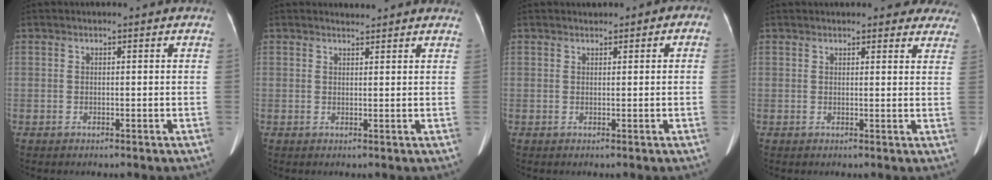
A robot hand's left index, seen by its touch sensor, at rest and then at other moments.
{"total": 2.3, "force": [2.2, 0.3, 0.0], "torque": [-0.008, 0.008, 0.025]}
{"total": 1.6, "force": [0.6, 1.1, 0.9], "torque": [-0.009, 0.016, 0.007]}
{"total": 9.2, "force": [8.4, 2.9, 2.6], "torque": [0.004, 0.006, 0.077]}